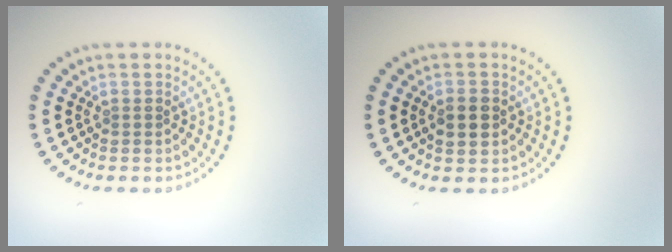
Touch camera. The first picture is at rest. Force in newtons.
{"total": 2.5, "press": 2.4, "slide": 0.2}